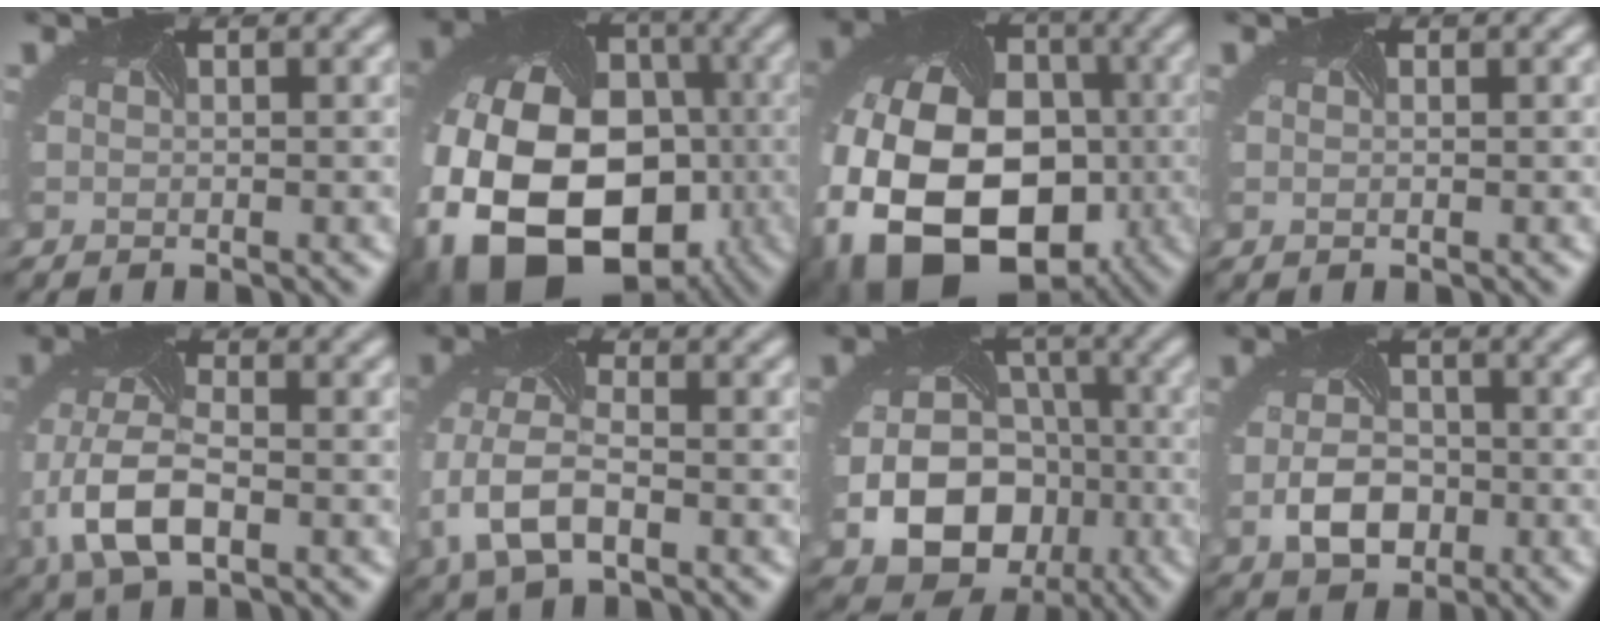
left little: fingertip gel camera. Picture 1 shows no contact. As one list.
[{"total": 21.3, "force": [-7.5, 15.6, 12.5], "torque": [-0.234, -0.065, -0.125]}, {"total": 19.5, "force": [-6.7, 13.7, 12.2], "torque": [-0.239, -0.046, -0.104]}, {"total": 0.0}, {"total": 6.6, "force": [-2.0, 3.5, 5.2], "torque": [-0.131, -0.009, -0.040]}, {"total": 6.2, "force": [-1.9, 3.5, 4.7], "torque": [-0.116, -0.005, -0.043]}, {"total": 12.0, "force": [-3.5, 9.8, 5.9], "torque": [-0.101, -0.051, -0.062]}, {"total": 4.7, "force": [-1.4, 3.2, 3.1], "torque": [-0.070, -0.014, -0.026]}]